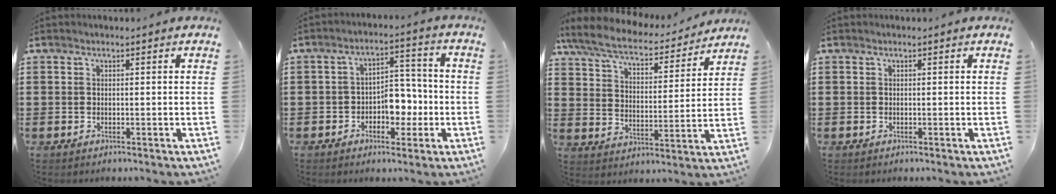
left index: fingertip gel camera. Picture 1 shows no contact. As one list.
[{"total": 5.8, "force": [-1.8, 3.8, 4.1], "torque": [-0.060, 0.005, -0.037]}, {"total": 7.0, "force": [6.2, 1.1, 3.0], "torque": [-0.084, -0.035, 0.106]}, {"total": 0.0}]